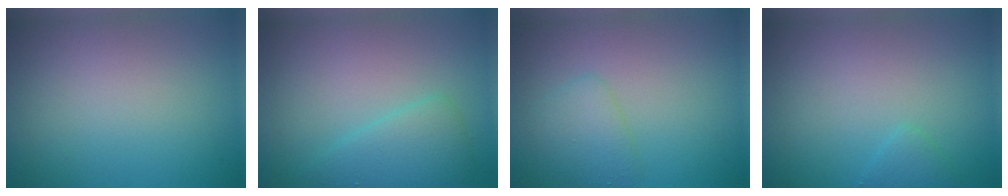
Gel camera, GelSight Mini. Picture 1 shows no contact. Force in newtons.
{"total": 2.9, "press": 2.9, "slide": 0.1}
{"total": 2.3, "press": 2.3, "slide": 0.2}
{"total": 1.1, "press": 1.1, "slide": 0.1}